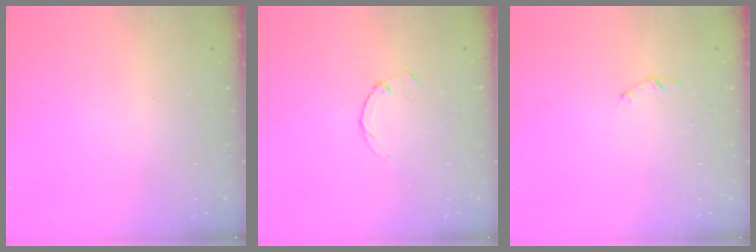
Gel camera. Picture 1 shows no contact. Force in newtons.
{"total": 0.9, "press": 0.9, "slide": 0.3}
{"total": 1.0, "press": 0.9, "slide": 0.3}